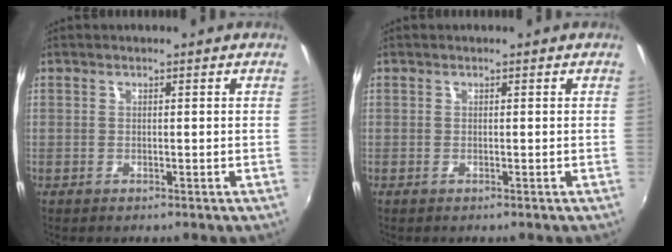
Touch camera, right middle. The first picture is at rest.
{"total": 0.0}